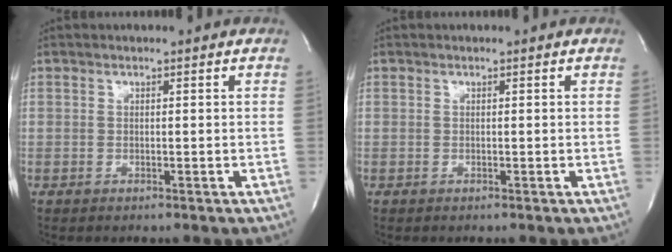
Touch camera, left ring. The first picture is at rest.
{"total": 0.0}